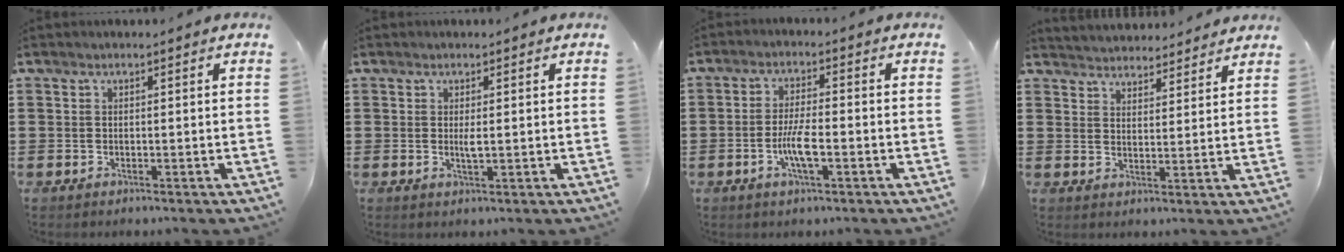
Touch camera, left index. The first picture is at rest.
{"total": 1.7, "force": [0.1, 0.2, 1.7], "torque": [-0.032, -0.003, 0.001]}
{"total": 5.4, "force": [-1.6, 1.2, 5.0], "torque": [-0.103, -0.002, -0.035]}
{"total": 3.5, "force": [3.5, 0.1, -0.5], "torque": [-0.005, -0.018, 0.062]}